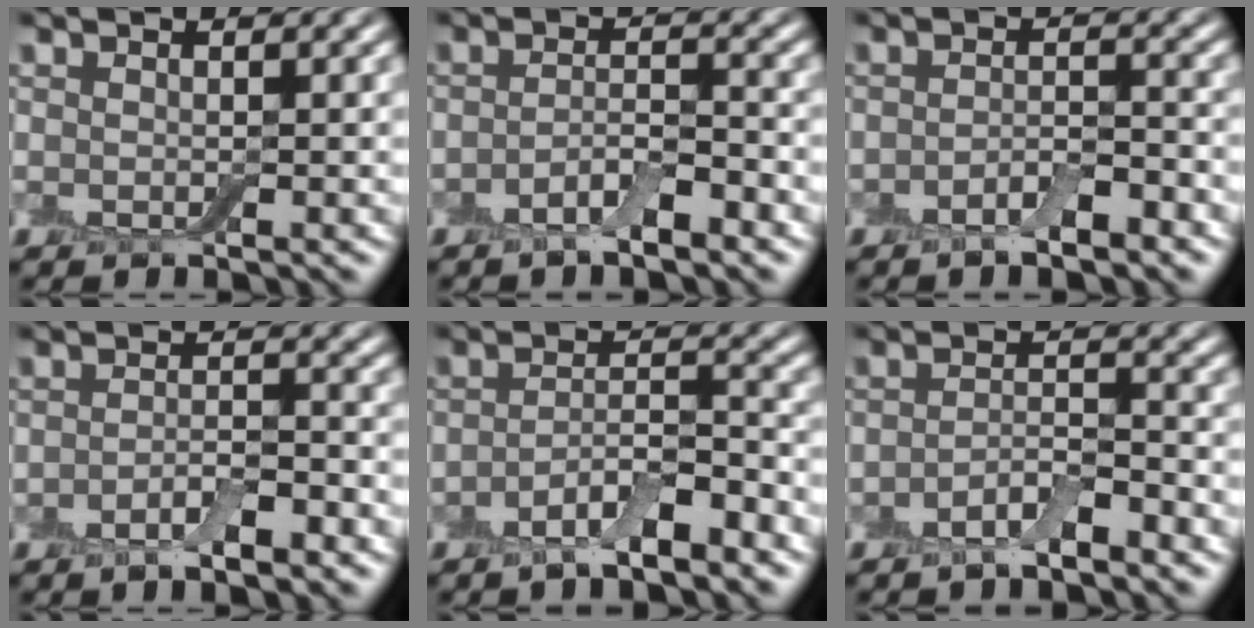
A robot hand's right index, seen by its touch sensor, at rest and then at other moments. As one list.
[{"total": 2.9, "force": [-1.8, 0.8, 2.1], "torque": [-0.039, 0.005, -0.036]}, {"total": 2.5, "force": [-1.6, 0.8, 1.7], "torque": [-0.029, 0.002, -0.030]}, {"total": 2.7, "force": [-1.5, 0.9, 2.1], "torque": [-0.037, 0.000, -0.026]}, {"total": 4.0, "force": [-2.6, 1.0, 2.9], "torque": [-0.052, 0.006, -0.050]}, {"total": 2.6, "force": [-1.8, 0.7, 1.8], "torque": [-0.032, 0.006, -0.036]}]